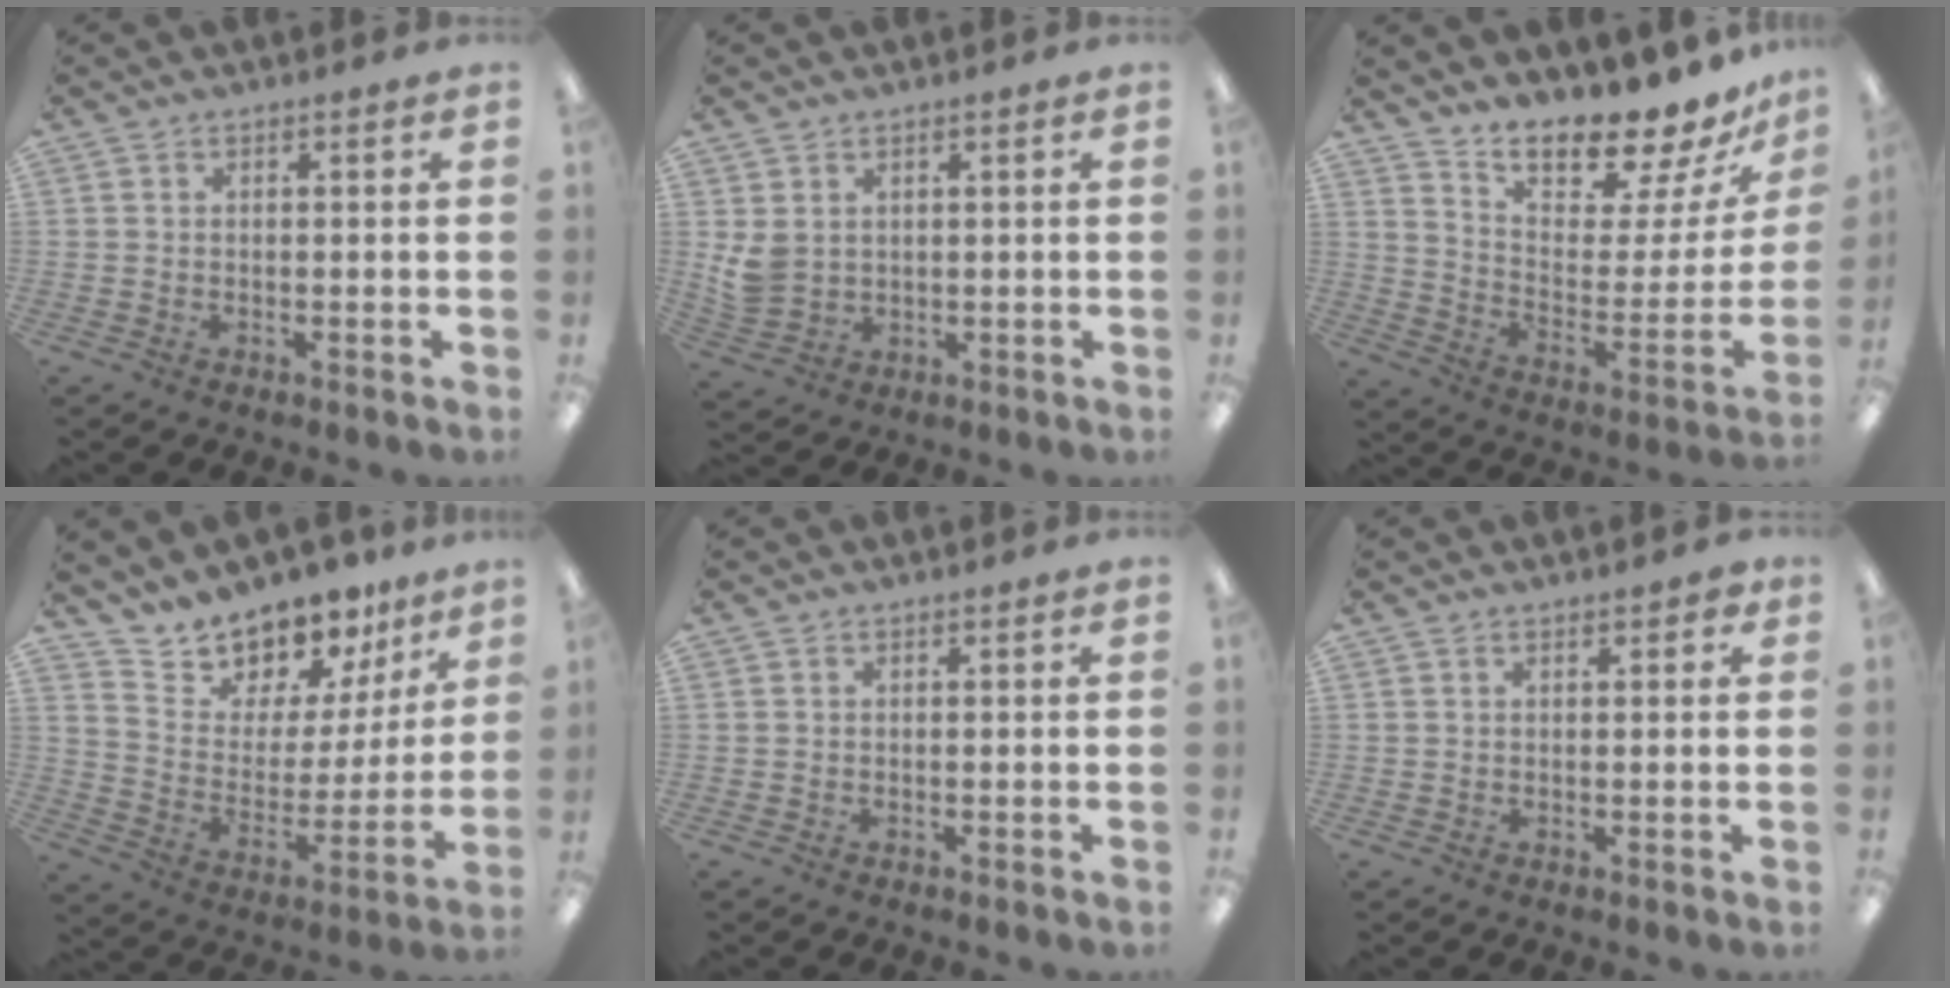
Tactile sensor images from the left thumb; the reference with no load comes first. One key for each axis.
{"total": 5.0, "fx": 1.9, "fy": 3.9, "fz": 2.5, "tx": -0.059, "ty": 0.000, "tz": 0.041}
{"total": 14.8, "fx": 14.0, "fy": 3.2, "fz": 3.8, "tx": -0.060, "ty": -0.133, "tz": 0.238}
{"total": 12.2, "fx": 11.5, "fy": 4.0, "fz": -0.6, "tx": -0.019, "ty": -0.124, "tz": 0.211}
{"total": 0.0}
{"total": 1.8, "fx": 1.1, "fy": 0.8, "fz": 1.1, "tx": -0.007, "ty": -0.003, "tz": 0.016}